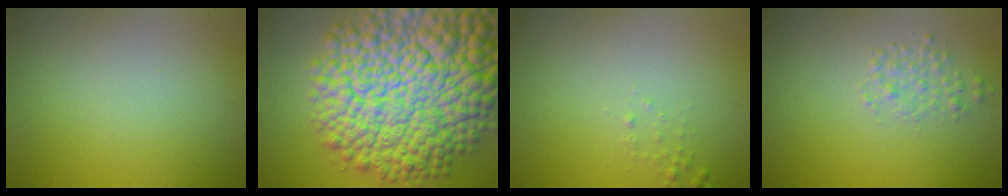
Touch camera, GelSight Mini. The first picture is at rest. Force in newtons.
{"total": 16.7, "press": 16.7, "slide": 0.5}
{"total": 0.6, "press": 0.6, "slide": 0.0}
{"total": 1.6, "press": 1.6, "slide": 0.0}